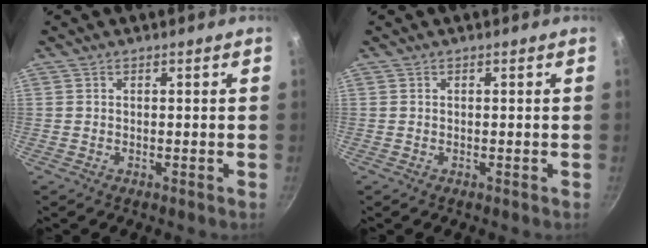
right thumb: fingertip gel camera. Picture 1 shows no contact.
{"total": 0.0}